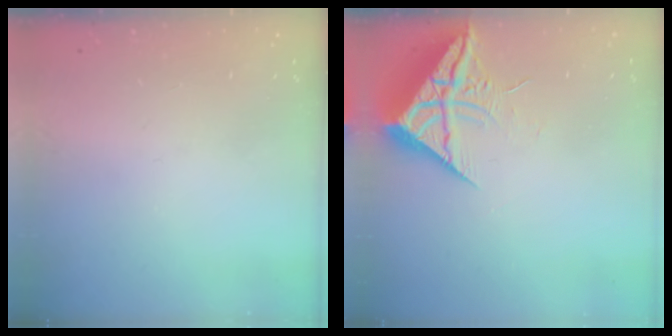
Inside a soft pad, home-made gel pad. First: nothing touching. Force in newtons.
{"total": 10.4, "press": 10.4, "slide": 0.8}